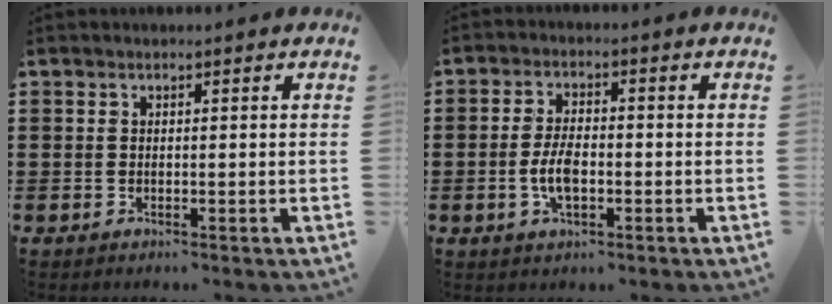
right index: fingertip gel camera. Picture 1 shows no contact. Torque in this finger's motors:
{"motor_torque": [2.14, 0.00, 0.87, 0.20]}